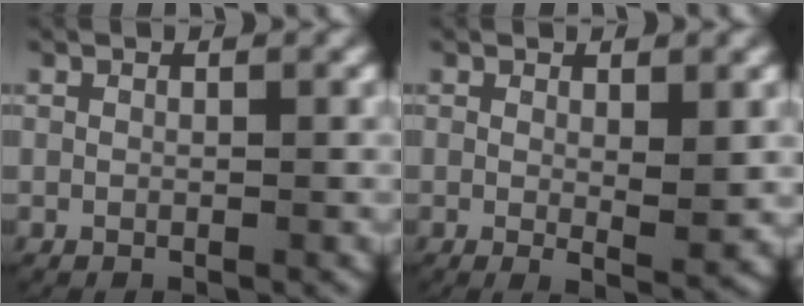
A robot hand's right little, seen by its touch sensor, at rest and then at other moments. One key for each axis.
{"total": 1.9, "fx": 0.6, "fy": 0.4, "fz": 1.8, "tx": -0.027, "ty": -0.015, "tz": 0.012}